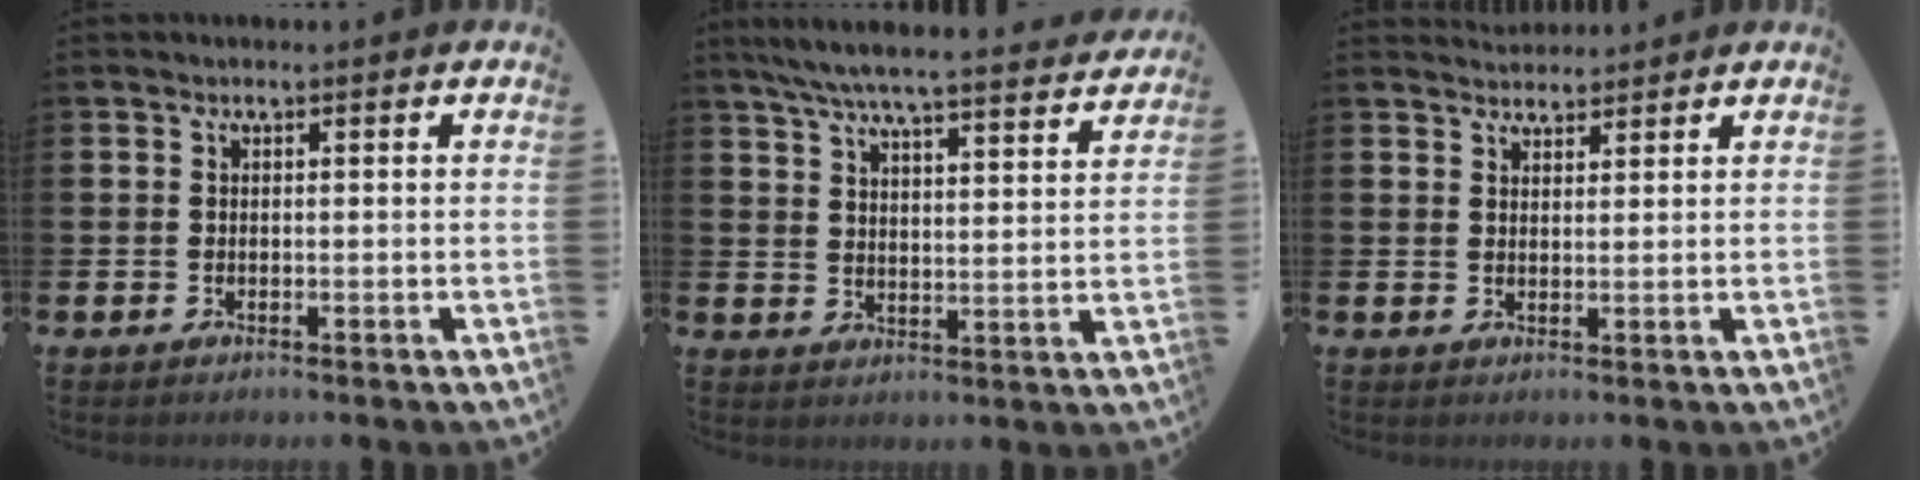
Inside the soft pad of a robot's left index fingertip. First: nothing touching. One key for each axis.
{"total": 6.9, "fx": 6.5, "fy": 0.5, "fz": 2.3, "tx": -0.066, "ty": -0.044, "tz": 0.112}
{"total": 2.8, "fx": 2.7, "fy": 0.7, "fz": -0.1, "tx": 0.002, "ty": -0.011, "tz": 0.048}